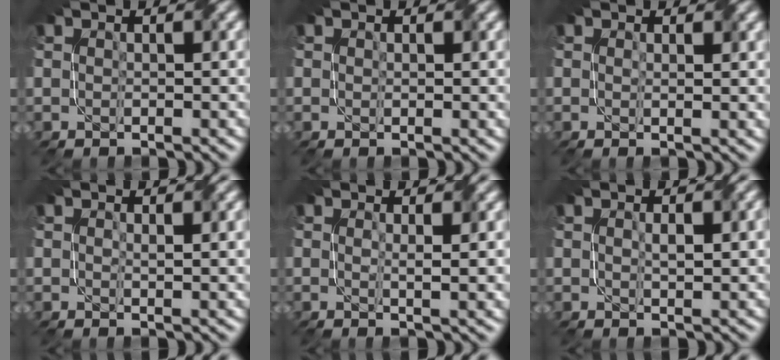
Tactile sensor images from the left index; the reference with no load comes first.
{"total": 0.9, "force": [0.4, 0.4, 0.7], "torque": [-0.007, -0.003, 0.008]}
{"total": 1.2, "force": [0.5, 0.1, 1.1], "torque": [-0.016, -0.003, 0.009]}
{"total": 1.5, "force": [0.8, 0.5, 1.2], "torque": [-0.019, -0.003, 0.016]}
{"total": 2.3, "force": [0.7, 0.4, 2.1], "torque": [-0.028, -0.002, 0.009]}
{"total": 1.9, "force": [0.4, 0.6, 1.8], "torque": [-0.033, -0.001, 0.011]}